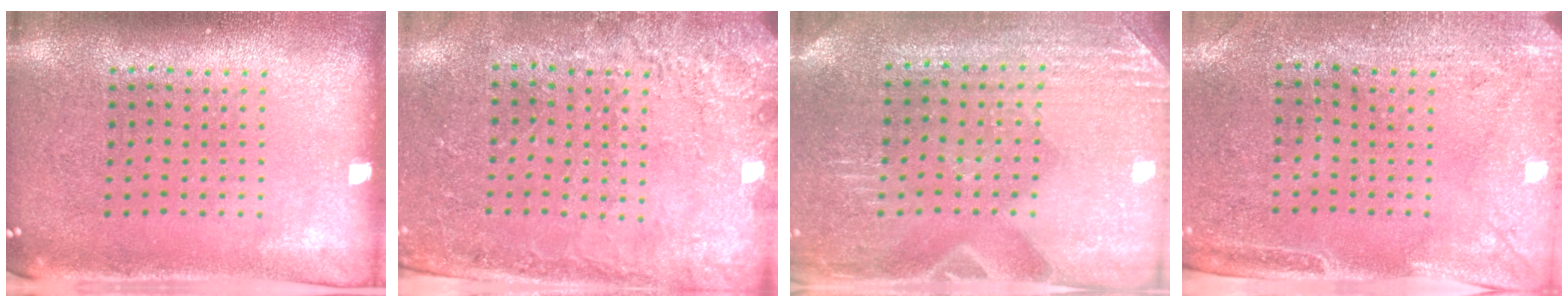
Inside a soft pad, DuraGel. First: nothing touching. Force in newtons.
{"total": 2.5, "press": 2.4, "slide": 0.8}
{"total": 2.9, "press": 2.8, "slide": 0.4}
{"total": 3.0, "press": 2.4, "slide": 1.8}